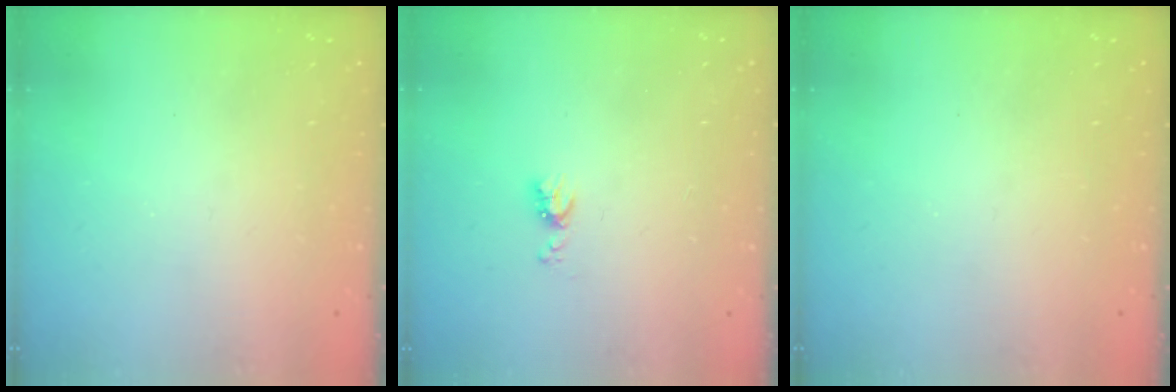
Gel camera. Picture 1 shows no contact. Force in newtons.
{"total": 5.1, "press": 5.1, "slide": 0.5}
{"total": 0.0}